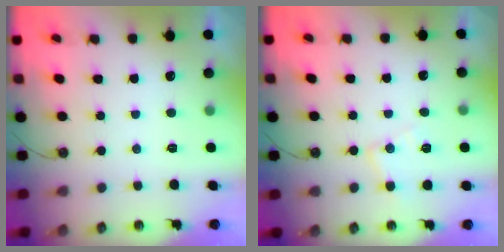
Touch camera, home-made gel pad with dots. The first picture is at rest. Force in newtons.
{"total": 8.2, "press": 8.2, "slide": 0.6}